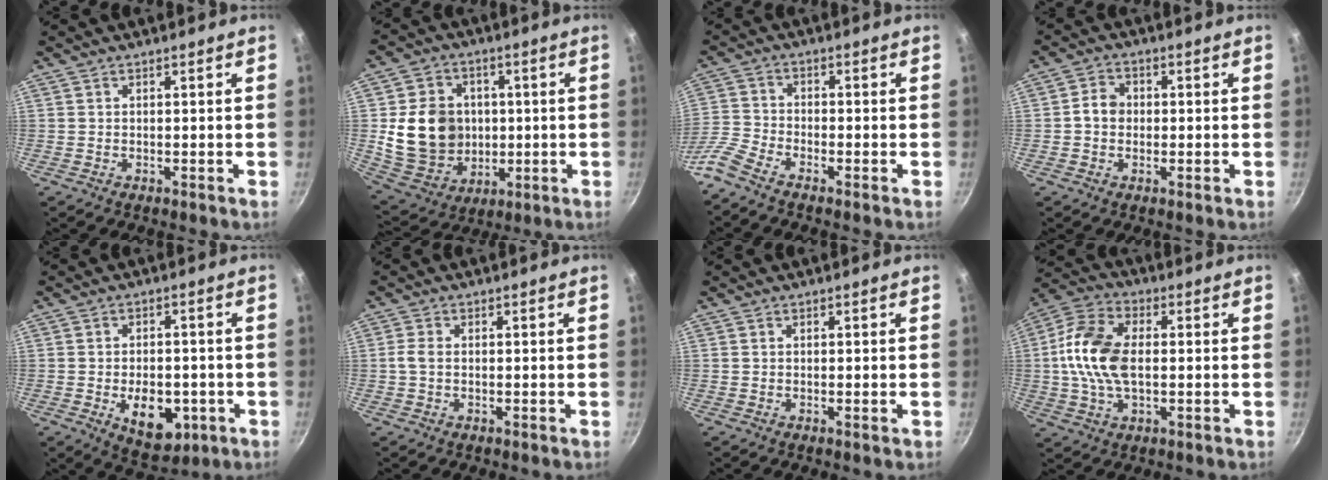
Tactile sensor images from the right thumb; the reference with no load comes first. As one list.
[{"total": 16.2, "force": [0.4, 13.7, 8.8], "torque": [-0.130, 0.003, 0.022]}, {"total": 6.2, "force": [-4.9, 1.9, 3.2], "torque": [-0.084, 0.031, -0.122]}, {"total": 4.3, "force": [-0.1, 3.6, 2.3], "torque": [-0.028, 0.015, -0.010]}, {"total": 10.7, "force": [-3.0, 6.6, 7.9], "torque": [-0.084, 0.002, -0.031]}, {"total": 2.2, "force": [-0.2, 1.4, 1.7], "torque": [-0.038, 0.008, -0.007]}, {"total": 0.6, "force": [-0.2, 0.1, 0.6], "torque": [-0.010, -0.001, -0.005]}, {"total": 13.4, "force": [0.3, 8.1, 10.6], "torque": [-0.200, 0.025, -0.010]}]